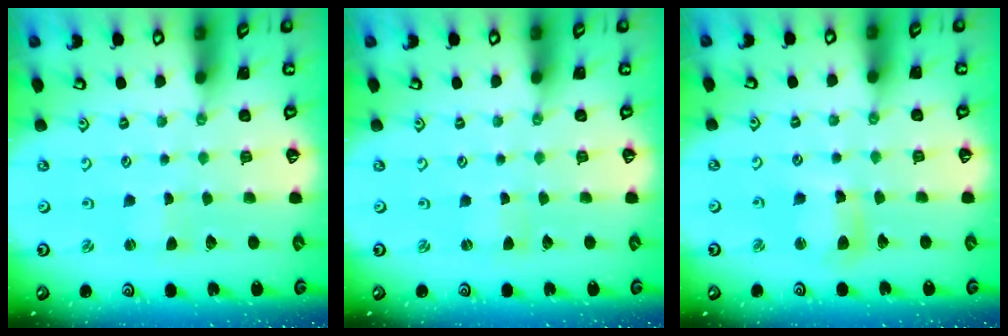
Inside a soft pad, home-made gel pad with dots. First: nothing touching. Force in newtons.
{"total": 1.0, "press": 1.0, "slide": 0.1}
{"total": 7.6, "press": 7.6, "slide": 1.1}